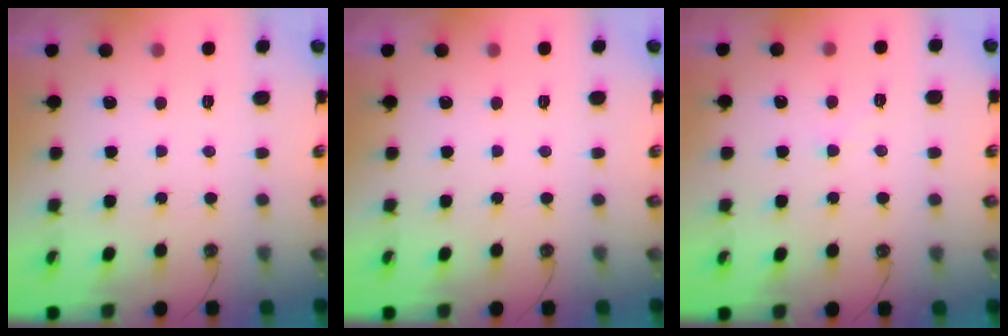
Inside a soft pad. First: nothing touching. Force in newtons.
{"total": 0.0}
{"total": 1.7, "press": 1.6, "slide": 0.1}